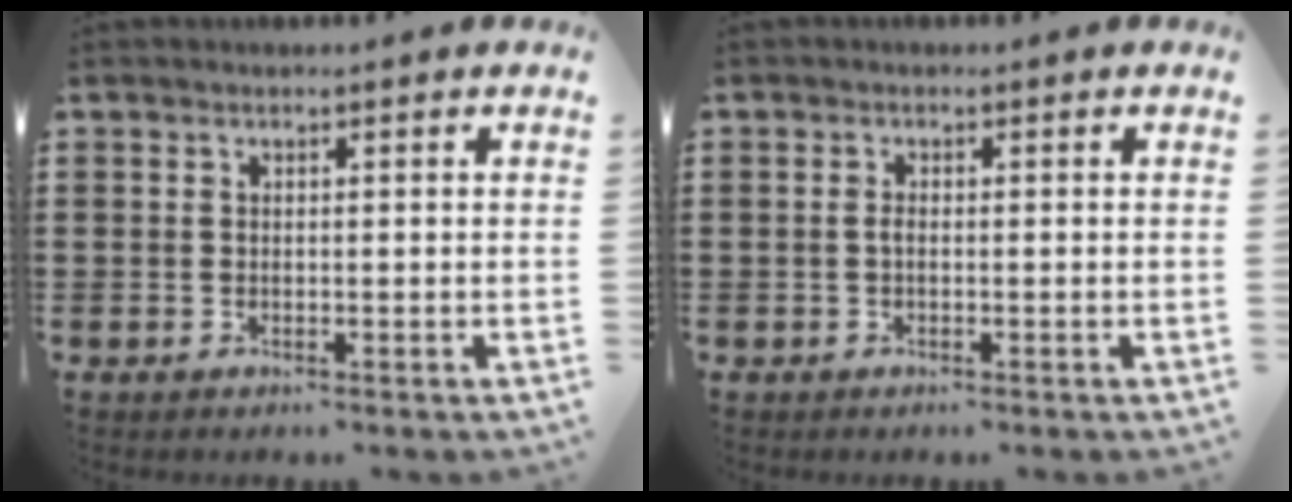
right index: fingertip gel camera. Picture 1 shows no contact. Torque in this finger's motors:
{"motor_torque": [0.31, -0.06, 0.17, 0.05]}